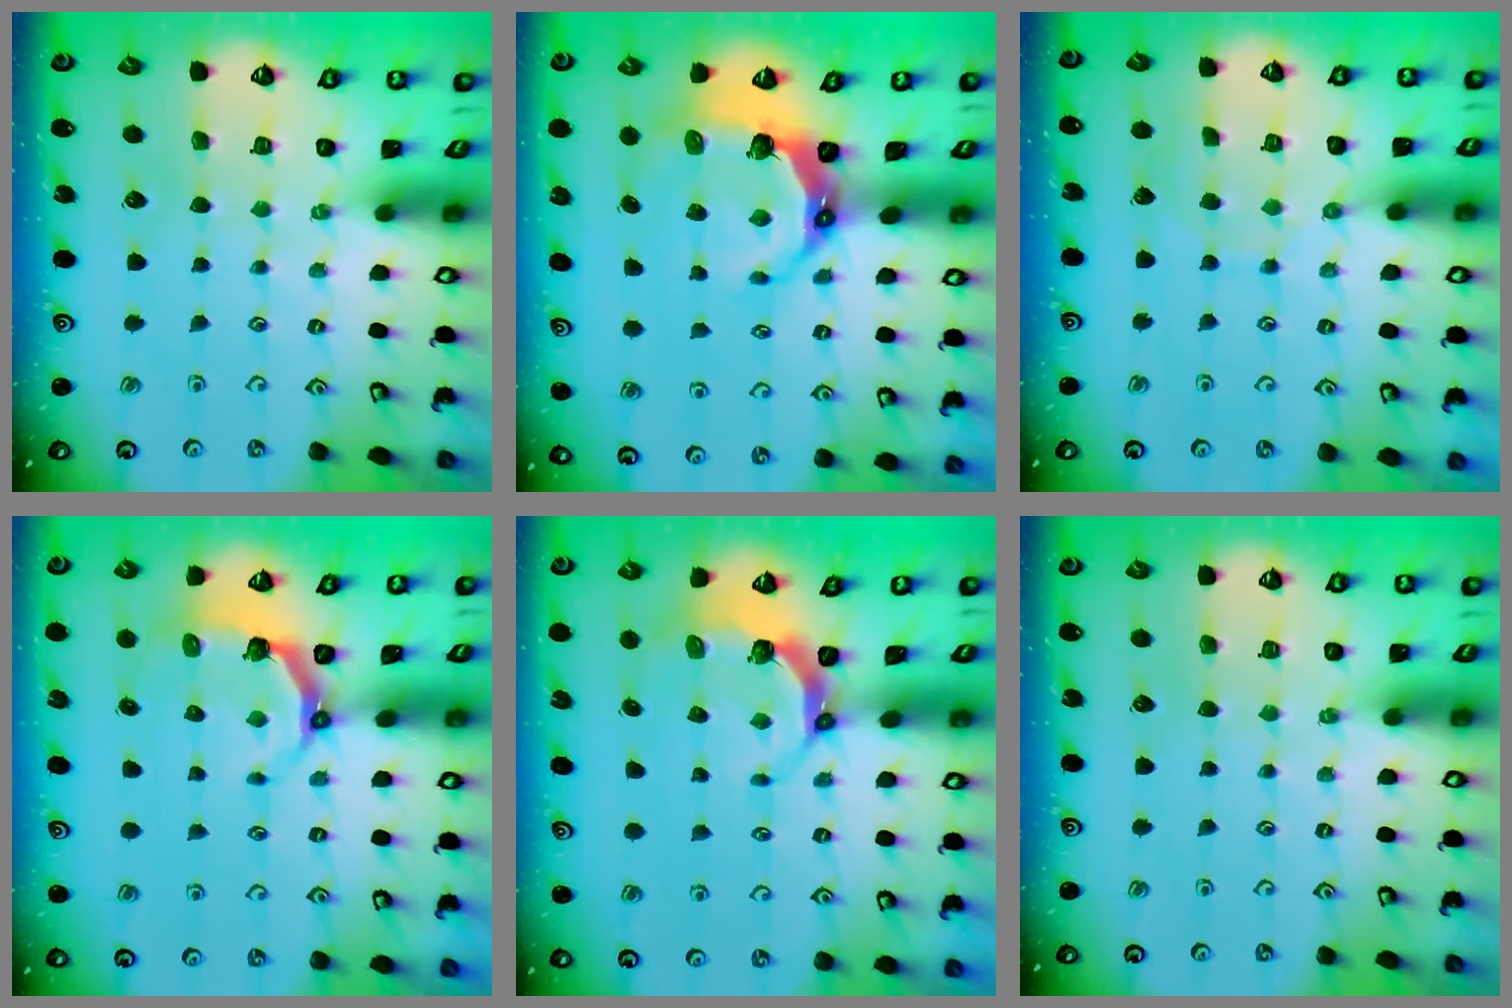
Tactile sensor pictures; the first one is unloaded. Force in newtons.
{"total": 9.2, "press": 7.5, "slide": 5.2}
{"total": 4.1, "press": 4.1, "slide": 0.4}
{"total": 4.1, "press": 2.6, "slide": 3.2}
{"total": 5.8, "press": 4.8, "slide": 3.4}
{"total": 0.0}